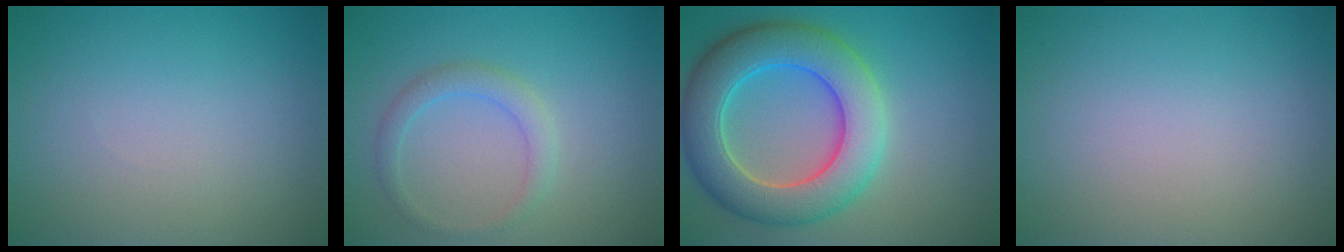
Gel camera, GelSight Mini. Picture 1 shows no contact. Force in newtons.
{"total": 2.0, "press": 2.0, "slide": 0.1}
{"total": 8.8, "press": 8.8, "slide": 0.7}
{"total": 0.0}